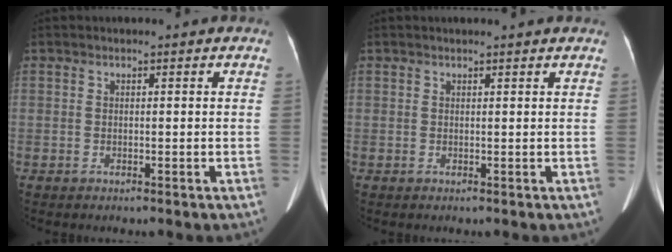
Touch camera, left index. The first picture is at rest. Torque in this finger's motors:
{"motor_torque": [0.21, -0.04, -0.02, -0.01]}